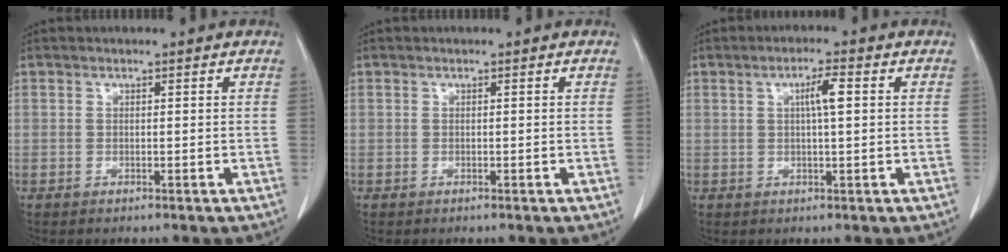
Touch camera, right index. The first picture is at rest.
{"total": 0.0}
{"total": 3.6, "force": [0.8, 0.2, 3.5], "torque": [-0.061, 0.003, 0.013]}